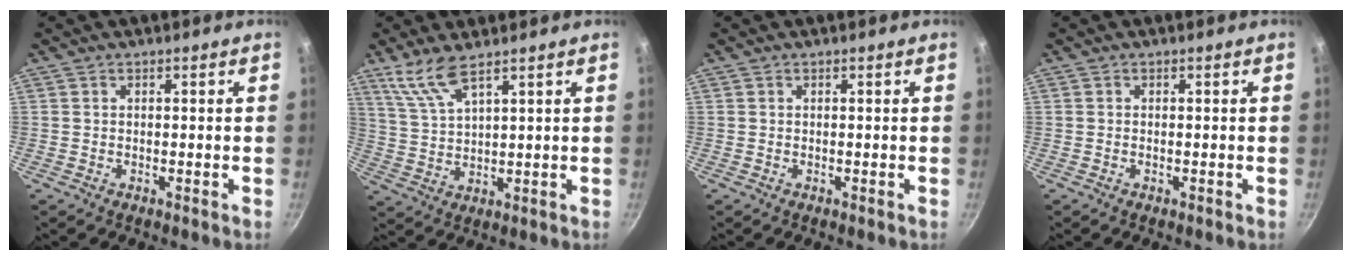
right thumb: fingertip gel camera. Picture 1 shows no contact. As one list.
[{"total": 6.9, "force": [5.0, 1.2, 4.7], "torque": [-0.100, -0.026, 0.115]}, {"total": 0.0}, {"total": 0.0}]